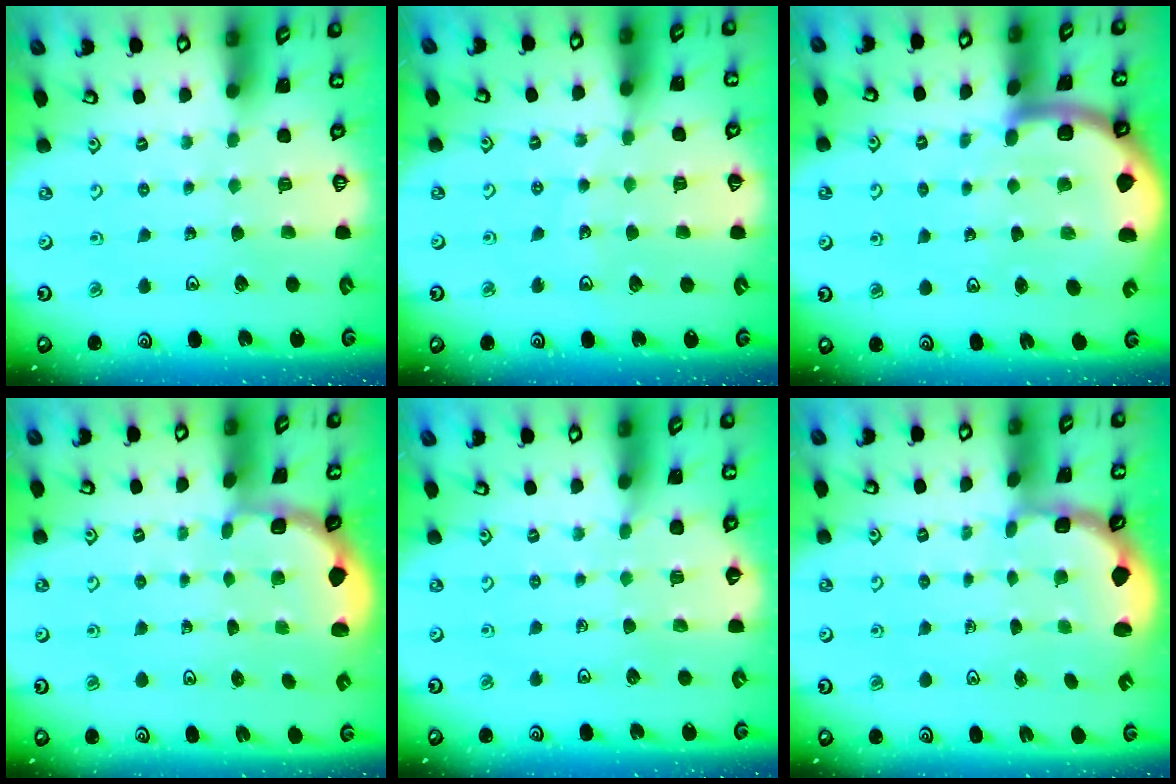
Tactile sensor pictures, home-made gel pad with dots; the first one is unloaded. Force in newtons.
{"total": 3.8, "press": 3.5, "slide": 1.6}
{"total": 7.8, "press": 7.8, "slide": 1.0}
{"total": 1.9, "press": 1.8, "slide": 0.7}
{"total": 3.5, "press": 3.4, "slide": 0.6}
{"total": 2.9, "press": 1.9, "slide": 2.2}